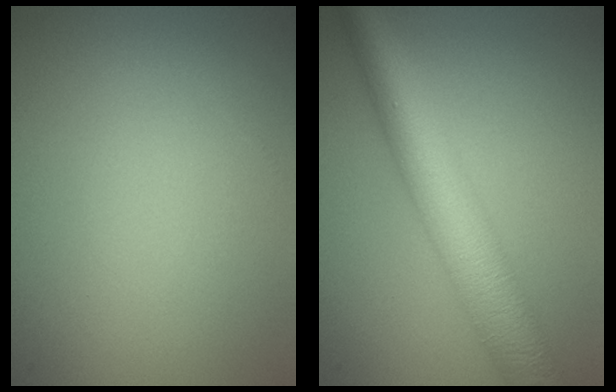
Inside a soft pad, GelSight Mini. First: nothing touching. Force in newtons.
{"total": 7.8, "press": 7.8, "slide": 0.0}